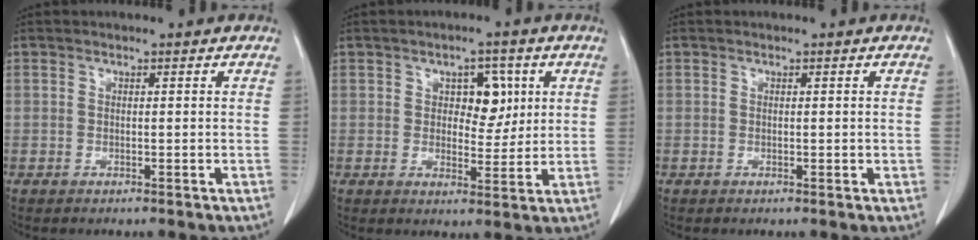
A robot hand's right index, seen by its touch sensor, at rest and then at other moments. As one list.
[{"total": 5.4, "force": [1.7, 3.1, 4.1], "torque": [-0.052, 0.009, 0.027]}, {"total": 0.7, "force": [0.0, 0.3, 0.6], "torque": [-0.011, -0.002, 0.003]}]